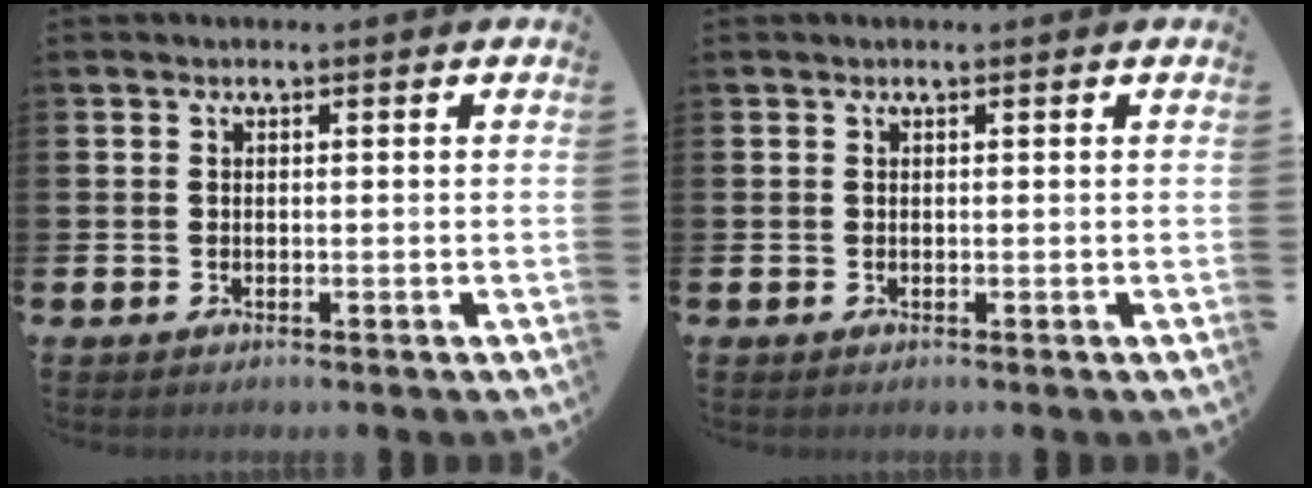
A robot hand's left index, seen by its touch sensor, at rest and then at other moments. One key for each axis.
{"total": 0.0}